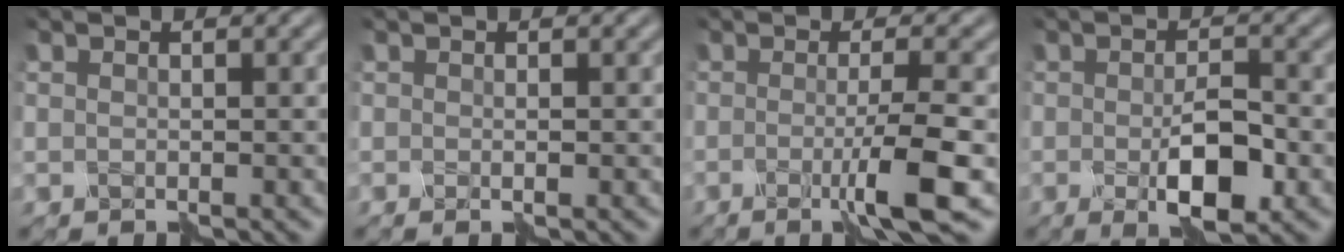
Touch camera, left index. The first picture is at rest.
{"total": 0.0}
{"total": 4.6, "force": [-1.2, 0.5, 4.4], "torque": [-0.062, -0.007, -0.028]}
{"total": 4.6, "force": [-1.6, 1.9, 3.9], "torque": [-0.067, -0.004, -0.025]}